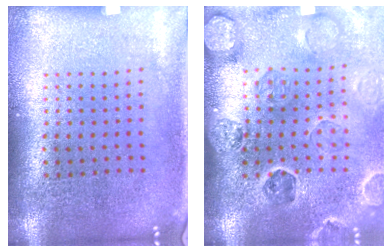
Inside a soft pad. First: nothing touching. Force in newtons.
{"total": 2.6, "press": 2.6, "slide": 0.3}